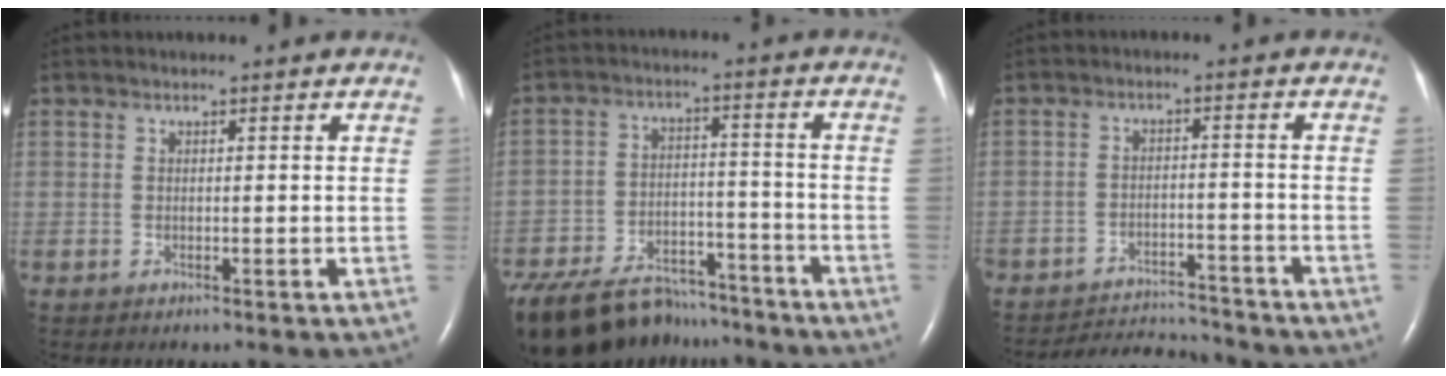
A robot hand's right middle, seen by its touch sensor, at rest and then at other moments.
{"total": 20.8, "force": [-17.0, 8.6, 8.4], "torque": [-0.204, -0.020, -0.260]}
{"total": 9.4, "force": [-9.3, 1.2, 0.7], "torque": [-0.010, -0.002, -0.139]}